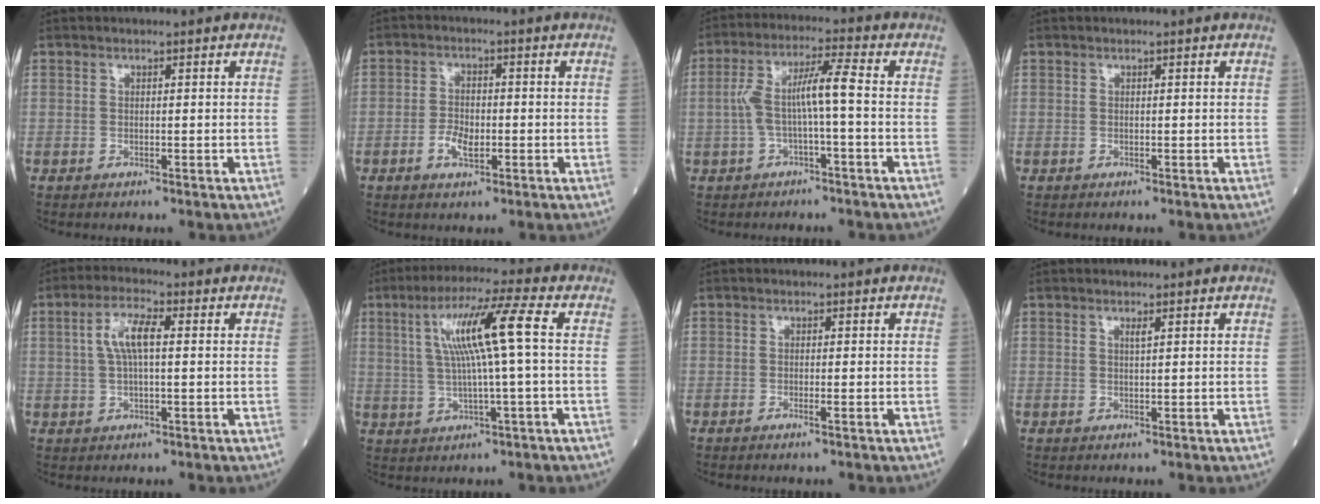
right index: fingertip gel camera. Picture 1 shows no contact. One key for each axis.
{"total": 4.0, "fx": -1.4, "fy": 1.9, "fz": 3.2, "tx": -0.064, "ty": 0.002, "tz": -0.025}
{"total": 7.1, "fx": -0.8, "fy": 0.4, "fz": 7.0, "tx": -0.144, "ty": 0.028, "tz": -0.014}
{"total": 0.0}
{"total": 5.7, "fx": 1.0, "fy": 1.4, "fz": 5.4, "tx": -0.115, "ty": 0.015, "tz": 0.020}
{"total": 10.4, "fx": 1.8, "fy": -0.5, "fz": 10.2, "tx": -0.189, "ty": 0.018, "tz": 0.034}
{"total": 0.9, "fx": -0.4, "fy": -0.1, "fz": 0.8, "tx": -0.017, "ty": -0.001, "tz": -0.008}
{"total": 0.8, "fx": 0.5, "fy": 0.0, "fz": 0.7, "tx": -0.014, "ty": -0.002, "tz": 0.008}